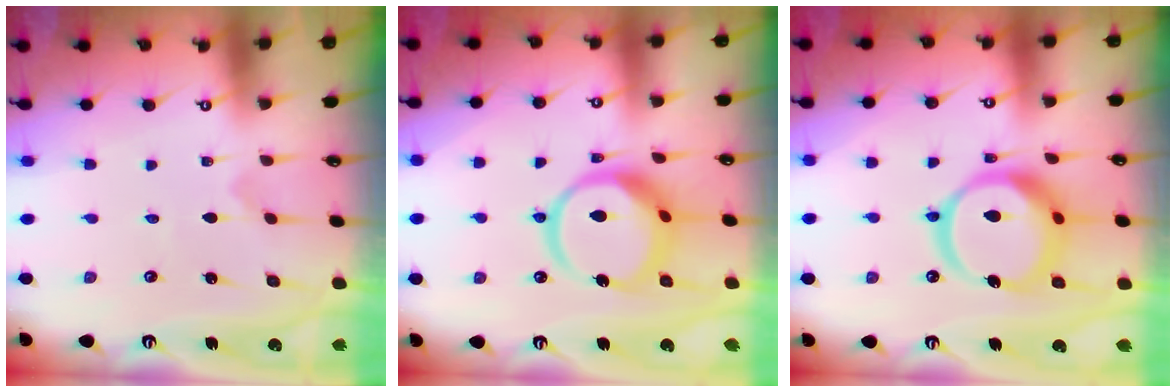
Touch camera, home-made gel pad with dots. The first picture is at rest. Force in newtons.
{"total": 14.0, "press": 13.9, "slide": 1.3}
{"total": 18.3, "press": 18.1, "slide": 2.1}